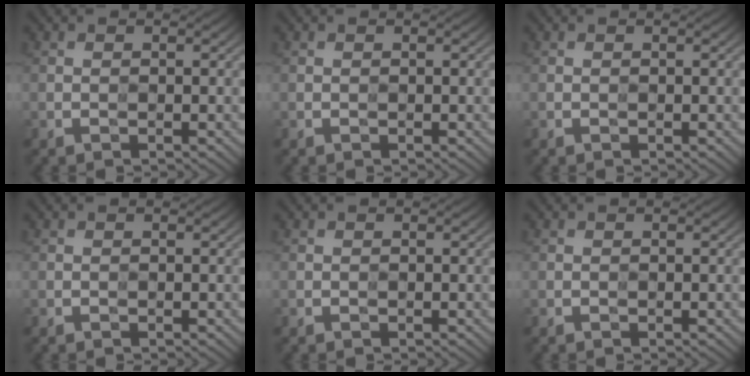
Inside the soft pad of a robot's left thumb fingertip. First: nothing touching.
{"total": 0.0}
{"total": 0.0}
{"total": 0.0}
{"total": 0.0}
{"total": 0.0}